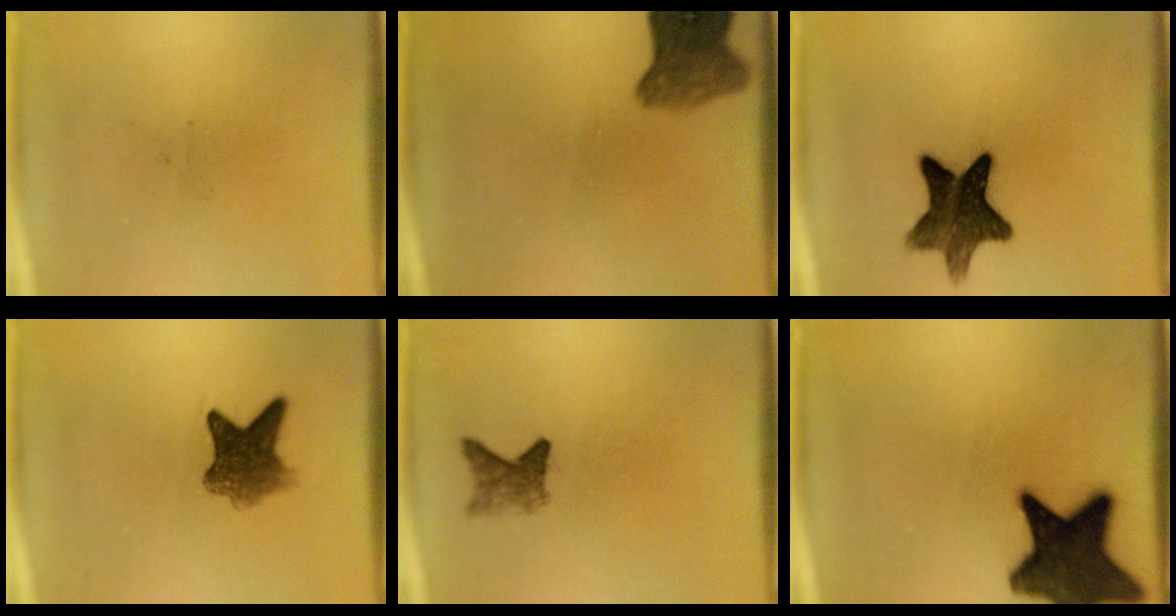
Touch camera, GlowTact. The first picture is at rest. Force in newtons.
{"total": 6.2}
{"total": 11.6}
{"total": 6.3}
{"total": 2.7}
{"total": 16.2}